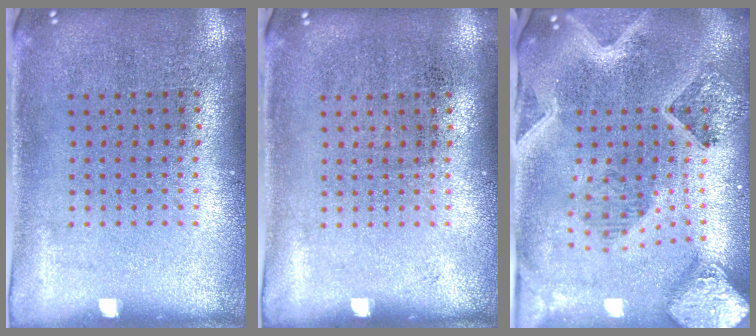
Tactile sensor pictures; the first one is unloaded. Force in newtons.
{"total": 0.0}
{"total": 3.3, "press": 2.8, "slide": 1.8}